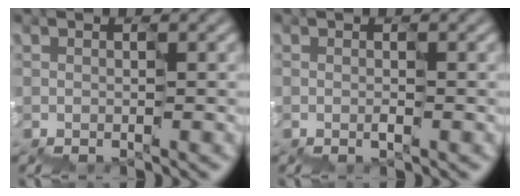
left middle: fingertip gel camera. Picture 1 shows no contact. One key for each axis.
{"total": 0.5, "fx": -0.1, "fy": -0.2, "fz": -0.5, "tx": 0.003, "ty": 0.004, "tz": 0.000}